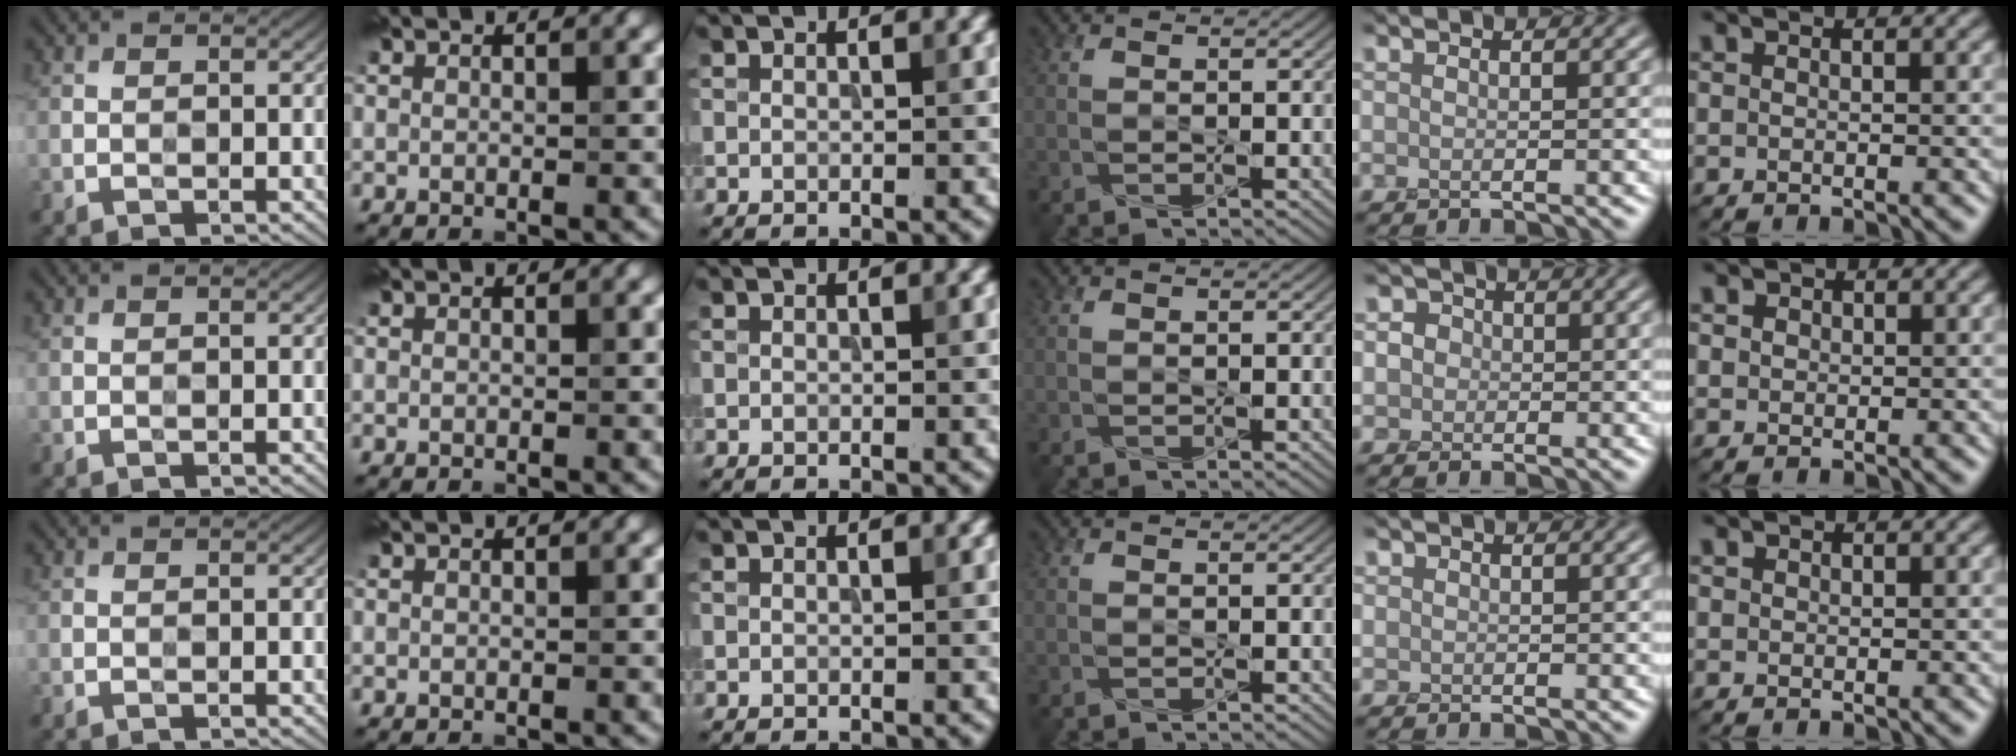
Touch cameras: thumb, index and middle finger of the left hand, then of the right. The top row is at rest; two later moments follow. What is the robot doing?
{"motion": "press", "object": "stapler"}